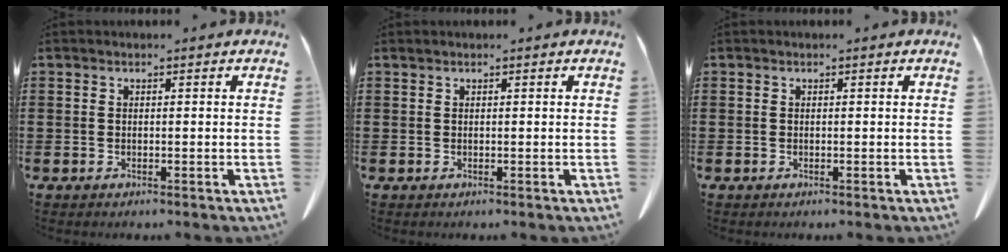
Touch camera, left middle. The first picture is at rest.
{"total": 0.0}
{"total": 0.0}